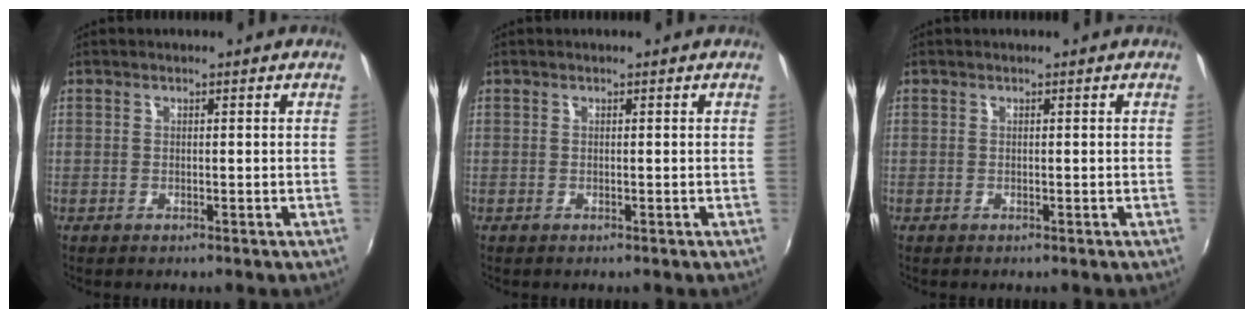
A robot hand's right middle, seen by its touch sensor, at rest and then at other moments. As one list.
[{"total": 0.0}, {"total": 0.0}]